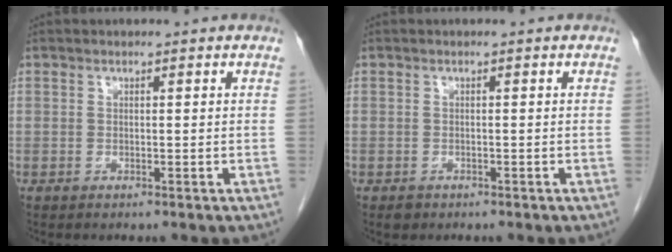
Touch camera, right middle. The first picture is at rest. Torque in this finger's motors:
{"motor_torque": [0.07, -0.03, -0.01, 0.00]}